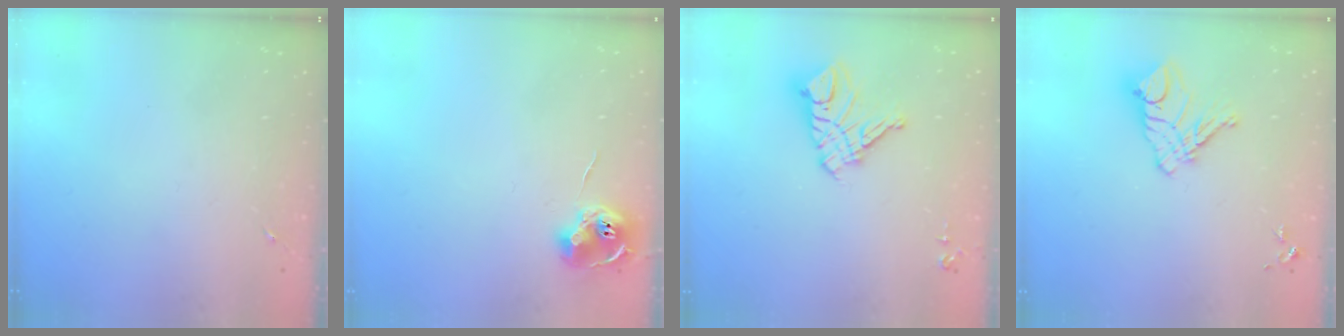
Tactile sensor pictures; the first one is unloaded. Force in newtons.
{"total": 8.7, "press": 8.7, "slide": 0.4}
{"total": 12.6, "press": 12.5, "slide": 1.3}
{"total": 11.6, "press": 11.5, "slide": 1.1}